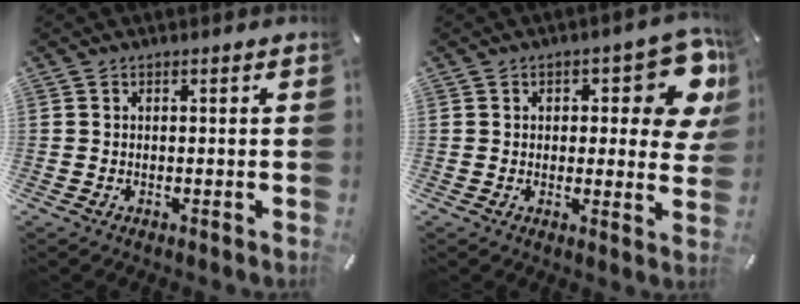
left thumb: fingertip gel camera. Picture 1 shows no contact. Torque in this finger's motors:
{"motor_torque": [0.40, -0.04, 0.40, 0.30, 0.05]}